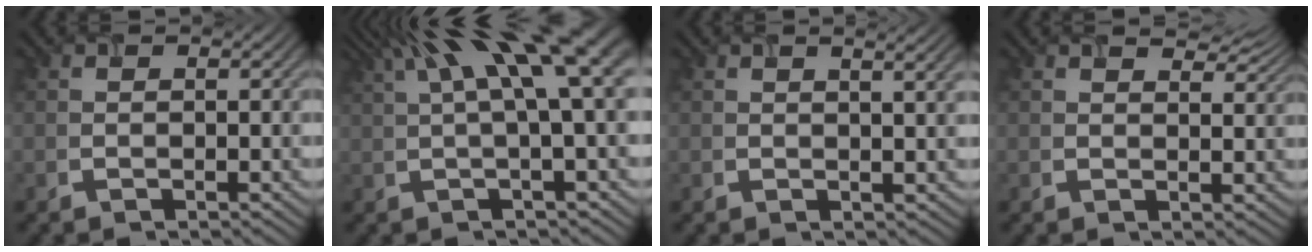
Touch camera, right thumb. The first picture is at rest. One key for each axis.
{"total": 14.2, "fx": 5.6, "fy": 3.2, "fz": 12.6, "tx": -0.204, "ty": 0.037, "tz": 0.094}
{"total": 3.1, "fx": 1.6, "fy": 0.6, "fz": 2.6, "tx": -0.036, "ty": 0.003, "tz": 0.020}
{"total": 4.0, "fx": 3.1, "fy": 1.1, "fz": 2.1, "tx": -0.042, "ty": 0.002, "tz": 0.049}